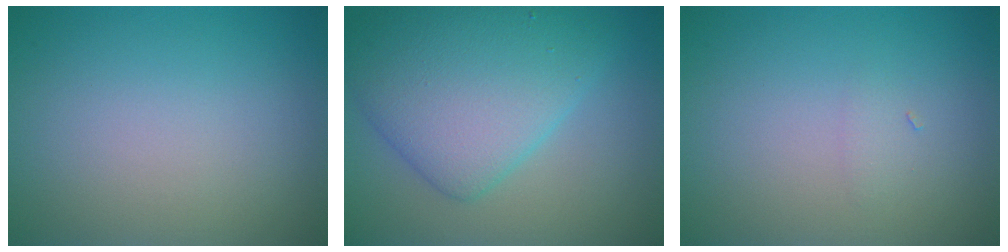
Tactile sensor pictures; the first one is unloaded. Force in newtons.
{"total": 7.5, "press": 7.5, "slide": 0.2}
{"total": 0.6, "press": 0.6, "slide": 0.0}